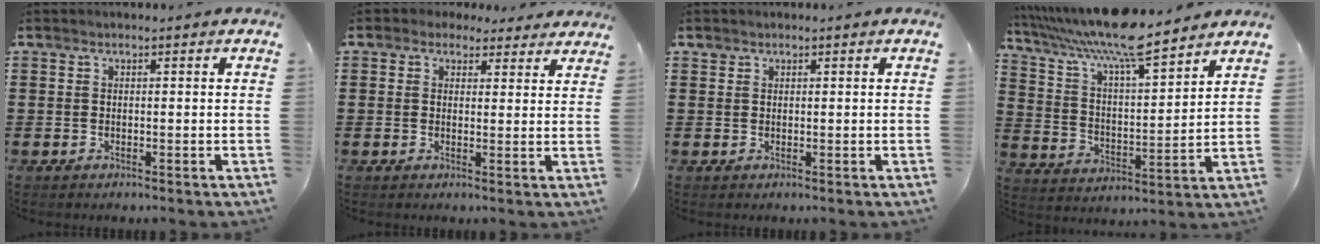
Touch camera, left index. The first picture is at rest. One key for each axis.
{"total": 2.6, "fx": 2.1, "fy": 1.5, "fz": 0.6, "tx": -0.020, "ty": 0.002, "tz": 0.039}
{"total": 0.8, "fx": 0.6, "fy": 0.4, "fz": 0.1, "tx": -0.004, "ty": 0.003, "tz": 0.013}
{"total": 9.4, "fx": 8.3, "fy": 0.5, "fz": 4.5, "tx": -0.120, "ty": -0.053, "tz": 0.140}